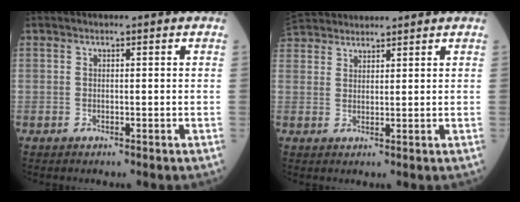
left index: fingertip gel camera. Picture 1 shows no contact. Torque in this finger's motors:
{"motor_torque": [0.74, -1.40, 0.19, 0.06]}